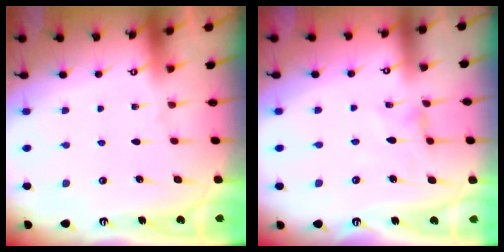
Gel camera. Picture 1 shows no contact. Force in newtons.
{"total": 0.0}